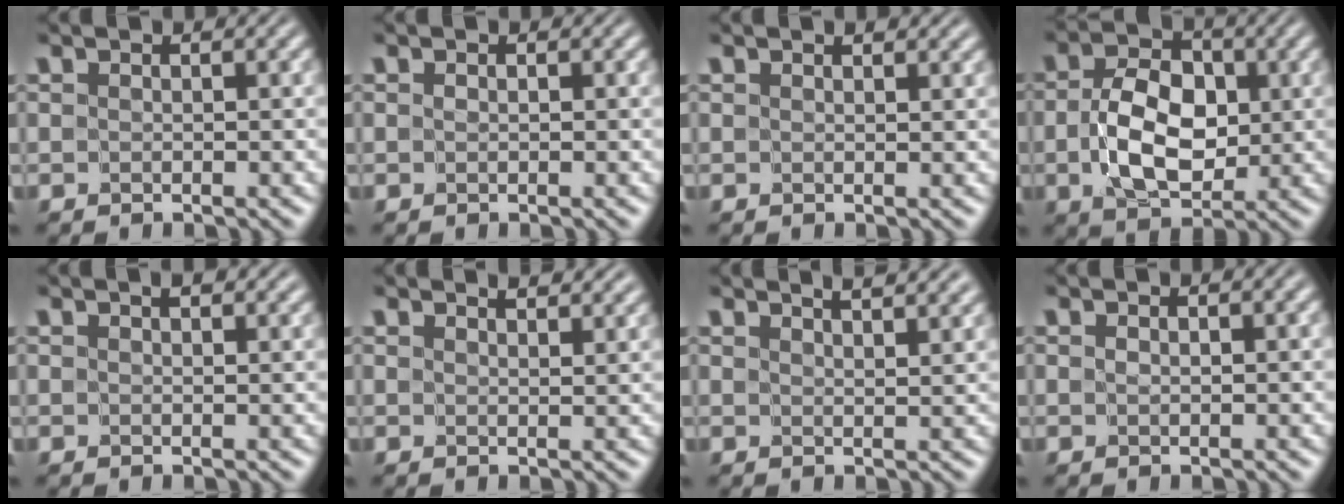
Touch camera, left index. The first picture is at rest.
{"total": 0.0}
{"total": 1.2, "force": [0.9, 0.4, 0.6], "torque": [0.000, -0.002, 0.014]}
{"total": 6.3, "force": [-0.8, 4.1, 4.7], "torque": [-0.094, -0.004, -0.010]}
{"total": 1.5, "force": [0.9, 0.6, 1.0], "torque": [-0.009, 0.002, 0.015]}
{"total": 3.2, "force": [2.8, 0.7, 1.3], "torque": [-0.007, 0.013, 0.020]}
{"total": 4.9, "force": [3.9, 1.4, 2.5], "torque": [-0.008, 0.028, 0.024]}
{"total": 0.0}